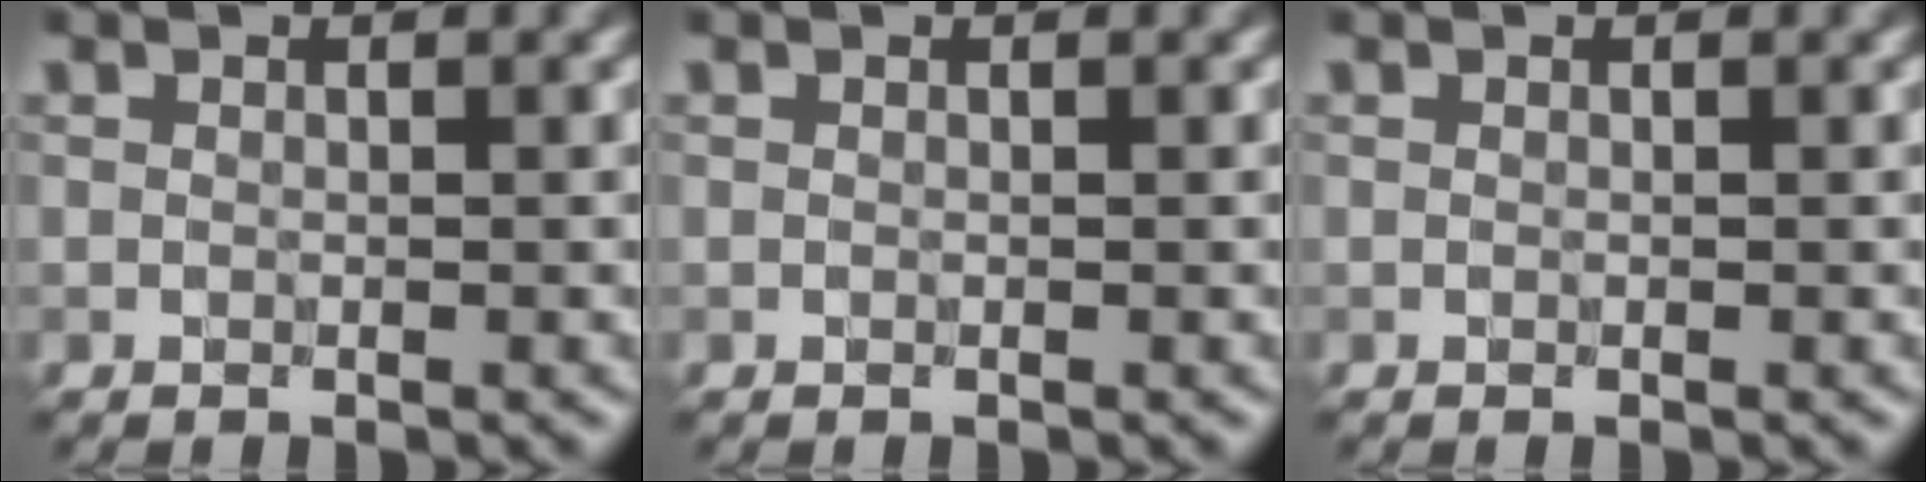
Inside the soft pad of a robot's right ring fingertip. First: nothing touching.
{"total": 0.0}
{"total": 0.0}